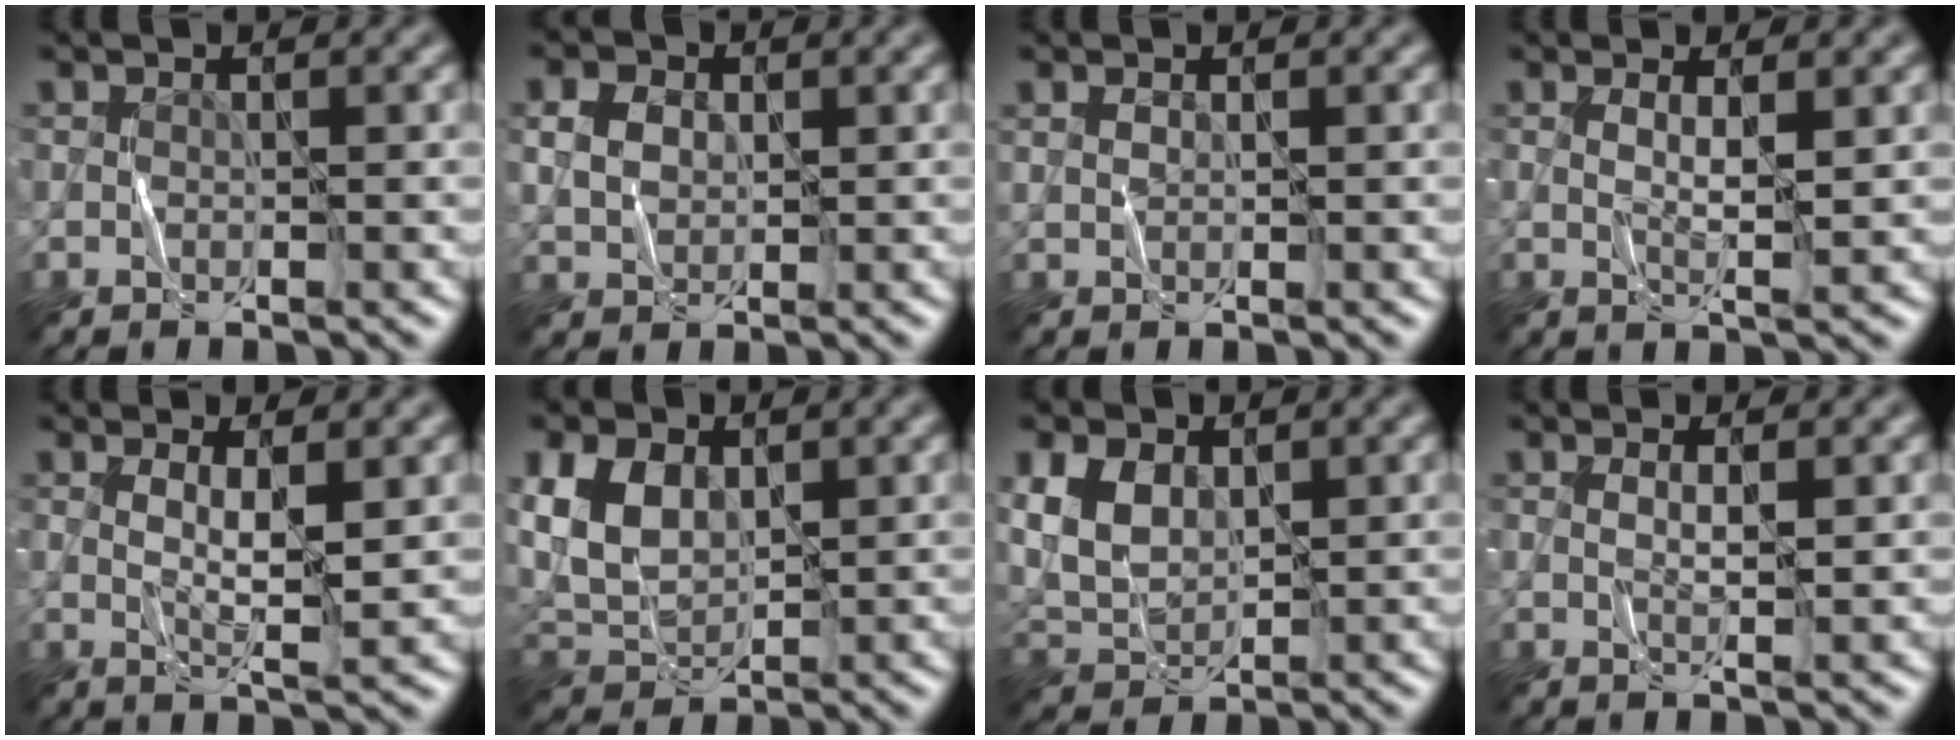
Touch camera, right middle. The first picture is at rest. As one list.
[{"total": 2.6, "force": [0.6, 1.9, 1.7], "torque": [-0.042, 0.004, 0.008]}, {"total": 0.7, "force": [0.3, 0.3, 0.5], "torque": [-0.018, 0.001, 0.009]}, {"total": 2.1, "force": [0.5, 0.1, 2.1], "torque": [-0.043, -0.005, 0.010]}, {"total": 3.0, "force": [0.5, 0.3, 2.9], "torque": [-0.059, -0.009, 0.012]}, {"total": 5.6, "force": [1.5, 3.7, 3.9], "torque": [-0.089, 0.004, 0.026]}, {"total": 4.8, "force": [1.3, 3.1, 3.4], "torque": [-0.081, 0.004, 0.023]}, {"total": 1.4, "force": [0.3, 0.0, 1.4], "torque": [-0.032, -0.001, 0.004]}]